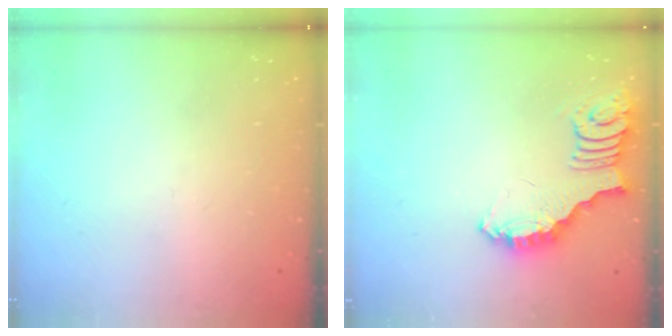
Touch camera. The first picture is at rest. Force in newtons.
{"total": 2.5, "press": 2.4, "slide": 0.5}